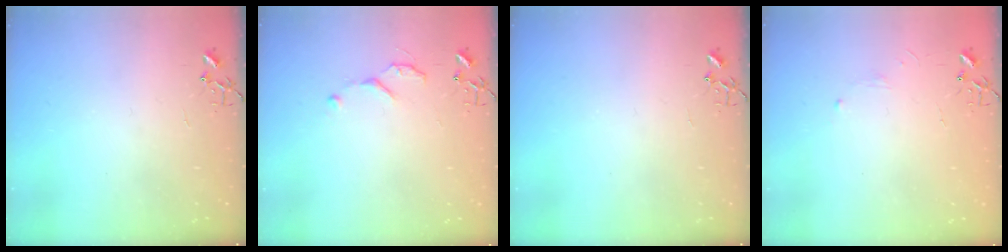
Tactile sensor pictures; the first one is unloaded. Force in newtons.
{"total": 5.5, "press": 5.5, "slide": 0.7}
{"total": 0.0}
{"total": 2.8, "press": 2.8, "slide": 0.5}